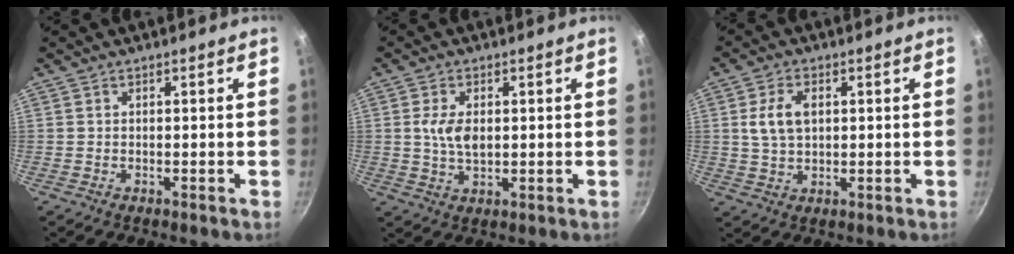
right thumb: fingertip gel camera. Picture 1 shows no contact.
{"total": 5.5, "force": [0.9, 3.0, 4.5], "torque": [-0.085, -0.006, 0.018]}
{"total": 6.5, "force": [1.3, 4.0, 4.9], "torque": [-0.092, 0.000, 0.026]}